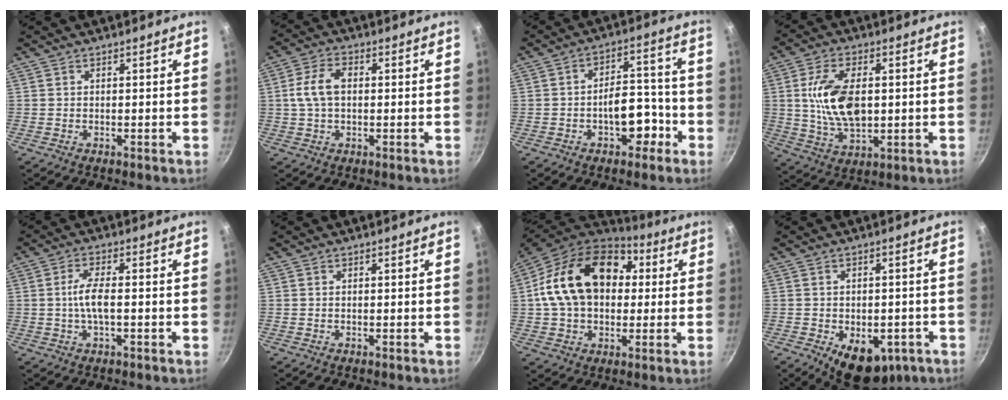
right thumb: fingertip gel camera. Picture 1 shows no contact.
{"total": 7.0, "force": [0.5, 4.3, 5.5], "torque": [-0.106, 0.018, 0.005]}
{"total": 9.2, "force": [-3.6, 5.5, 6.5], "torque": [-0.048, 0.052, -0.046]}
{"total": 12.9, "force": [1.2, 7.2, 10.7], "torque": [-0.184, -0.003, 0.025]}
{"total": 5.2, "force": [-0.5, 1.6, 4.9], "torque": [-0.105, 0.009, -0.014]}
{"total": 0.0}
{"total": 22.2, "force": [3.9, 15.8, 15.2], "torque": [-0.248, 0.032, 0.057]}
{"total": 11.4, "force": [-4.7, 7.0, 7.7], "torque": [-0.063, 0.005, -0.049]}